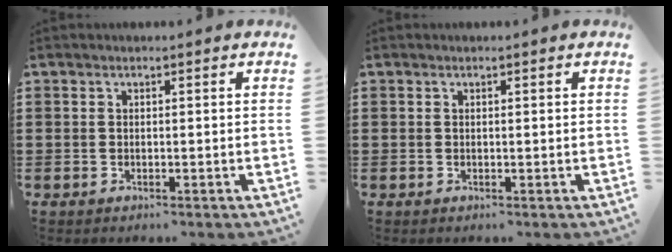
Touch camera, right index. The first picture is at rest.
{"total": 0.0}